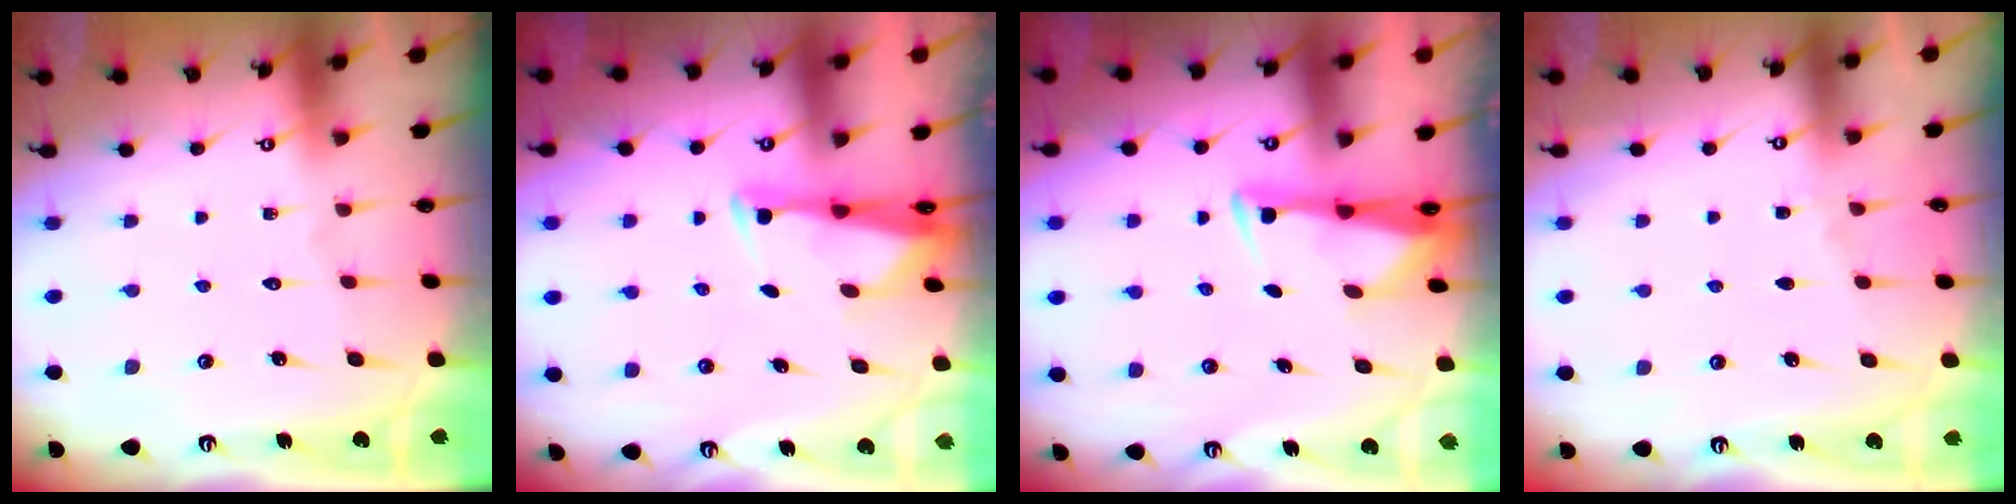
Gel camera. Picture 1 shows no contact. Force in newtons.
{"total": 2.9, "press": 2.8, "slide": 0.8}
{"total": 3.2, "press": 3.1, "slide": 0.9}
{"total": 2.3, "press": 2.2, "slide": 0.4}